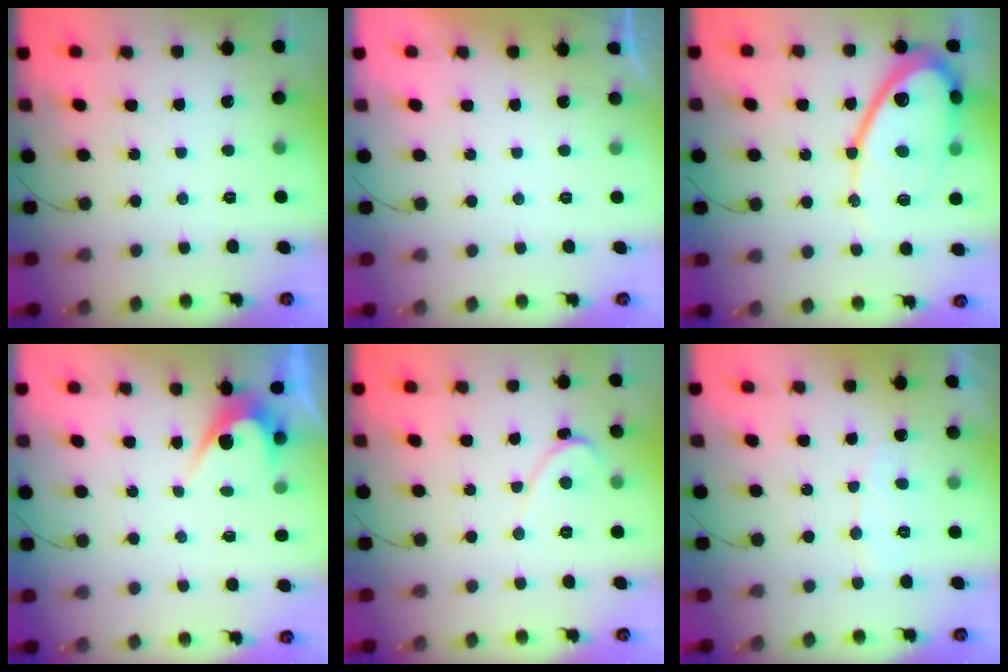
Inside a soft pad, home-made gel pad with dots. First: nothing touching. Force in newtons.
{"total": 0.8, "press": 0.8, "slide": 0.1}
{"total": 16.5, "press": 16.5, "slide": 1.1}
{"total": 3.7, "press": 3.7, "slide": 0.2}
{"total": 2.4, "press": 2.4, "slide": 0.2}
{"total": 5.4, "press": 5.4, "slide": 0.4}